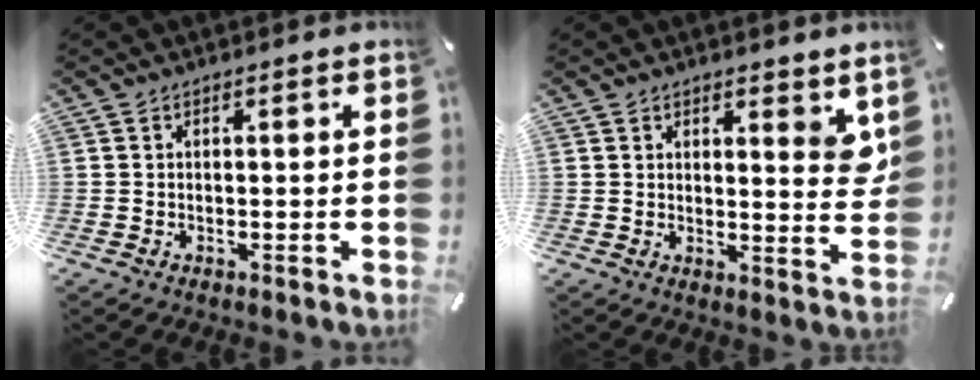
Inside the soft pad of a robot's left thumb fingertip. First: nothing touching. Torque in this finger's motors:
{"motor_torque": [1.47, 0.36, 0.26, -0.10, -0.03]}